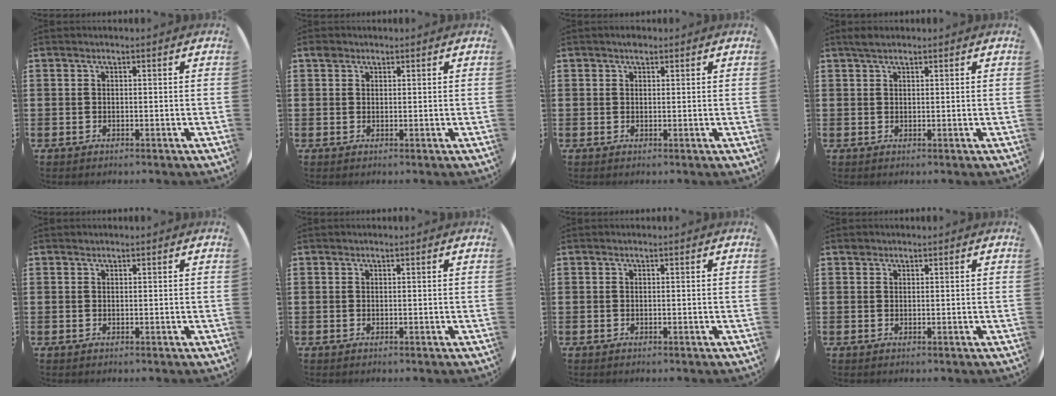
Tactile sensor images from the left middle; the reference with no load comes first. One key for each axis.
{"total": 1.2, "fx": 0.9, "fy": 0.8, "fz": 0.3, "tx": 0.001, "ty": 0.001, "tz": 0.016}
{"total": 0.9, "fx": 0.8, "fy": 0.5, "fz": 0.2, "tx": 0.003, "ty": 0.000, "tz": 0.013}
{"total": 1.6, "fx": 1.3, "fy": 0.6, "fz": 0.7, "tx": -0.008, "ty": 0.002, "tz": 0.023}
{"total": 0.0}
{"total": 0.0}
{"total": 0.0}
{"total": 0.7, "fx": 0.6, "fy": 0.3, "fz": 0.0, "tx": 0.006, "ty": -0.001, "tz": 0.009}